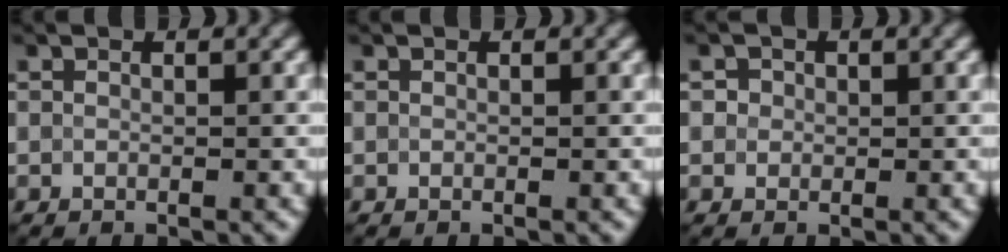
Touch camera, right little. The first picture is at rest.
{"total": 0.0}
{"total": 1.4, "force": [0.5, 1.2, 0.4], "torque": [-0.004, 0.002, 0.008]}